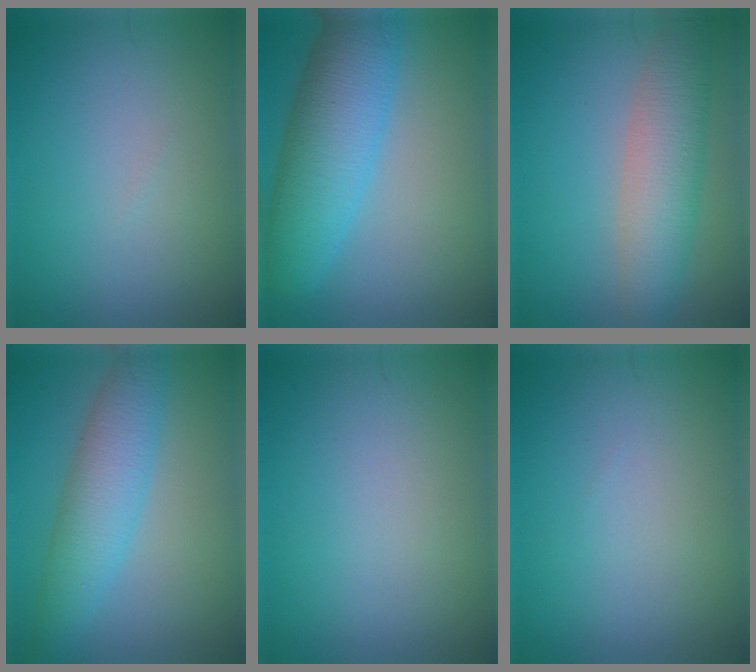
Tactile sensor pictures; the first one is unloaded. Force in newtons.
{"total": 7.9, "press": 7.9, "slide": 0.2}
{"total": 5.5, "press": 5.5, "slide": 0.3}
{"total": 5.2, "press": 5.2, "slide": 0.1}
{"total": 0.0}
{"total": 0.0}